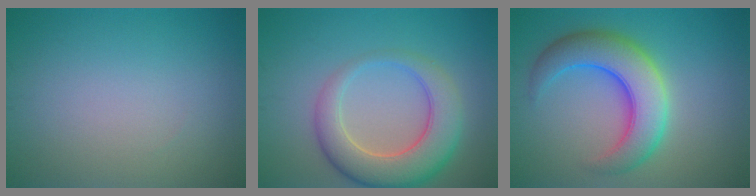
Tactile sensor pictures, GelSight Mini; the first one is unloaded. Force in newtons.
{"total": 7.1, "press": 7.1, "slide": 0.4}
{"total": 7.6, "press": 7.6, "slide": 0.2}